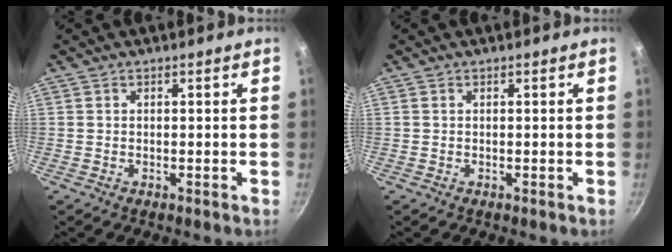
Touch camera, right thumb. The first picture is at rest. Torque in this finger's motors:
{"motor_torque": [-0.57, -0.30, 0.46, 0.25, -0.06]}